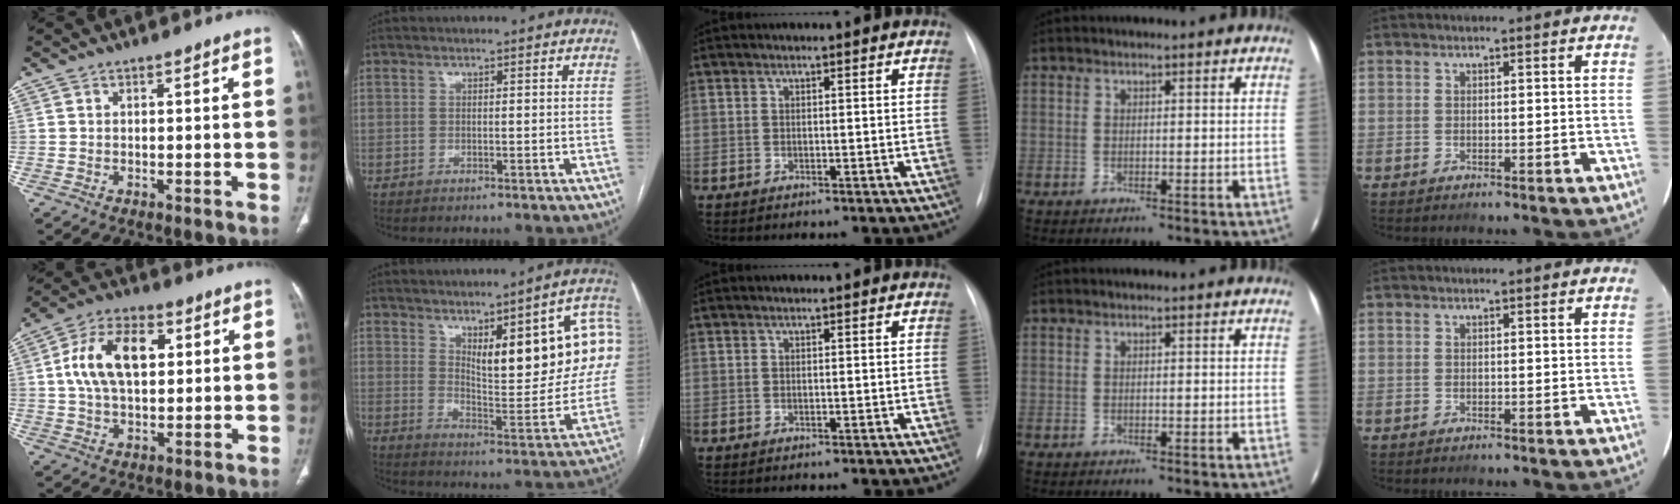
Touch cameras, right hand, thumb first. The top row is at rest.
{"thumb": {"total": 13.7, "force": [2.6, 8.0, 10.8], "torque": [-0.187, 0.016, 0.043]}, "index": {"total": 18.9, "force": [5.8, 5.5, 17.1], "torque": [-0.223, -0.001, 0.083]}}